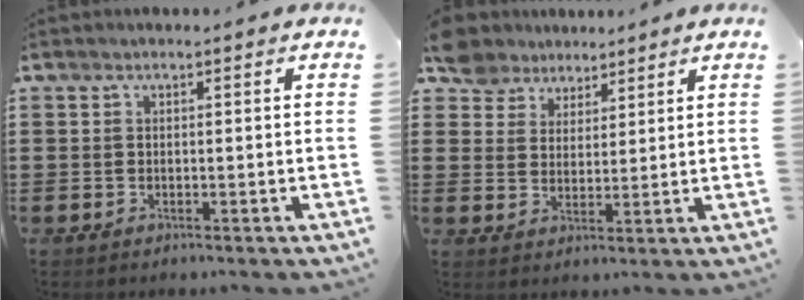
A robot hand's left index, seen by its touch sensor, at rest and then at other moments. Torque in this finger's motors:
{"motor_torque": [0.85, 0.76, 0.00, 0.01]}